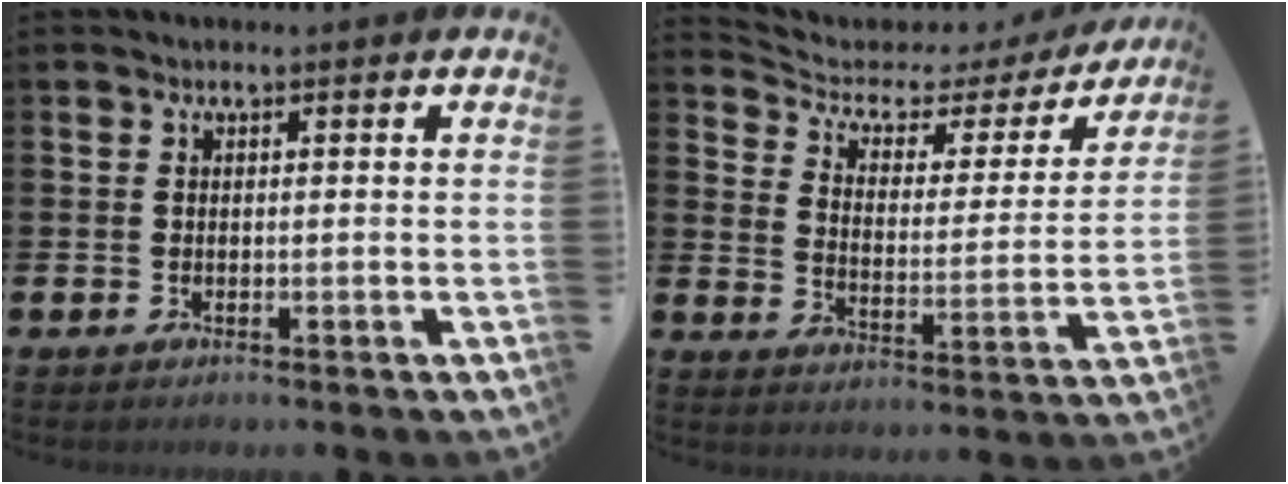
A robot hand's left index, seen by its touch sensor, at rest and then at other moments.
{"total": 4.5, "force": [3.5, 2.4, 1.6], "torque": [-0.061, -0.027, 0.048]}